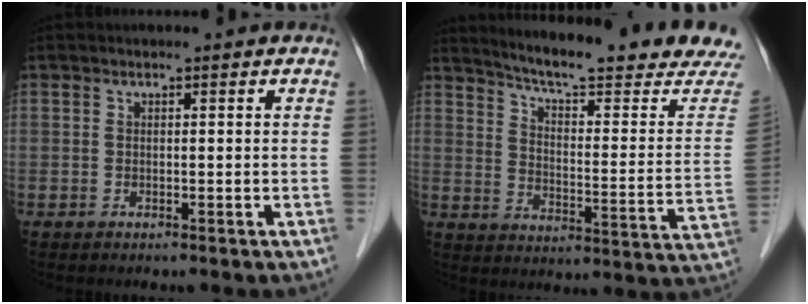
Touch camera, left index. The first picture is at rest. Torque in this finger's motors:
{"motor_torque": [-0.13, -0.26, 0.15, 0.05]}